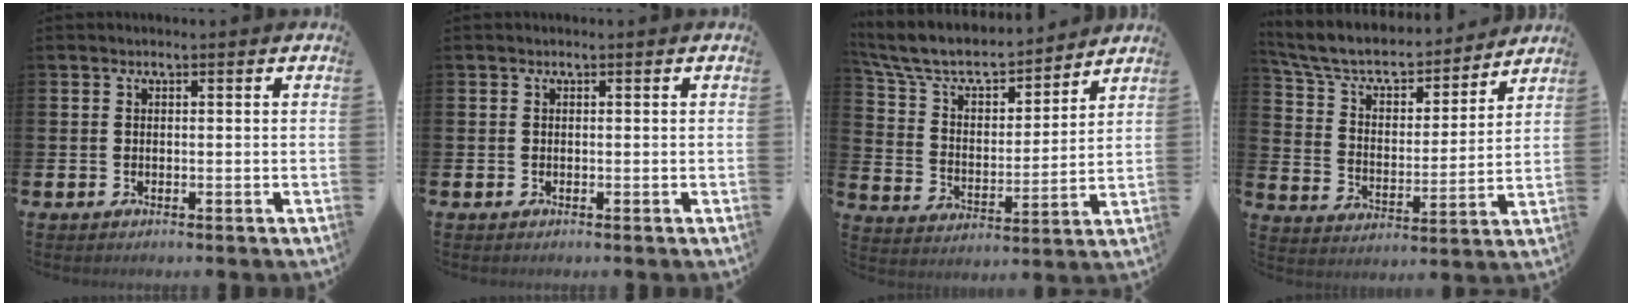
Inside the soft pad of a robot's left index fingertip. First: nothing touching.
{"total": 0.0}
{"total": 8.5, "force": [7.6, 2.6, 2.7], "torque": [-0.097, -0.051, 0.133]}
{"total": 7.5, "force": [6.7, 2.7, 2.2], "torque": [-0.085, -0.044, 0.114]}